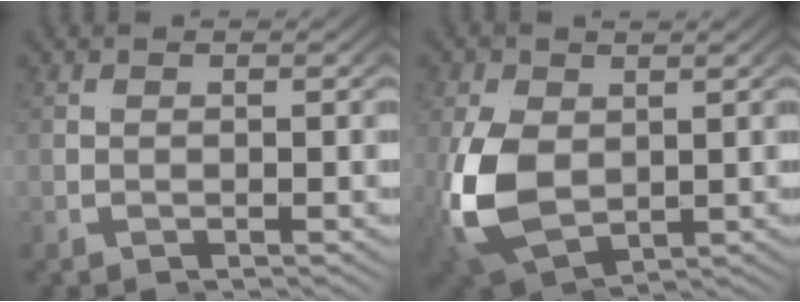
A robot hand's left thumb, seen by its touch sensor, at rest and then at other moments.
{"total": 9.2, "force": [-0.9, 6.5, 6.5], "torque": [-0.174, -0.039, 0.001]}